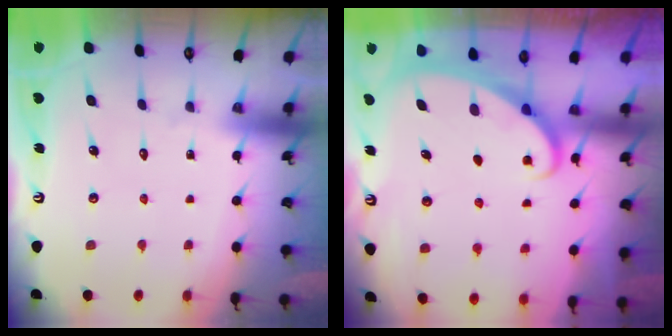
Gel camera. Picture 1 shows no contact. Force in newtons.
{"total": 2.1, "press": 2.1, "slide": 0.1}